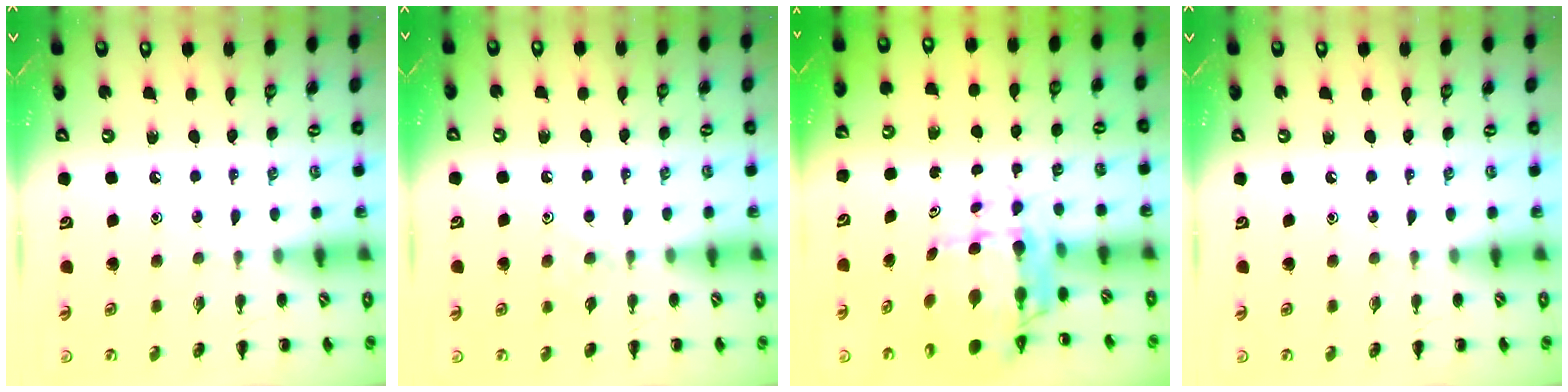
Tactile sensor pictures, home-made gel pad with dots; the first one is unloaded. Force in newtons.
{"total": 4.9, "press": 4.7, "slide": 1.5}
{"total": 7.5, "press": 6.9, "slide": 2.9}
{"total": 0.0}